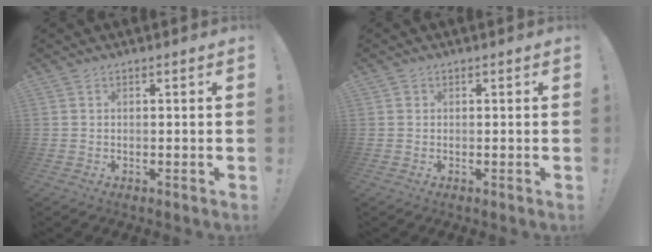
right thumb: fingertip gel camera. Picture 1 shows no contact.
{"total": 0.7, "force": [0.2, 0.7, 0.1], "torque": [0.002, 0.002, 0.004]}